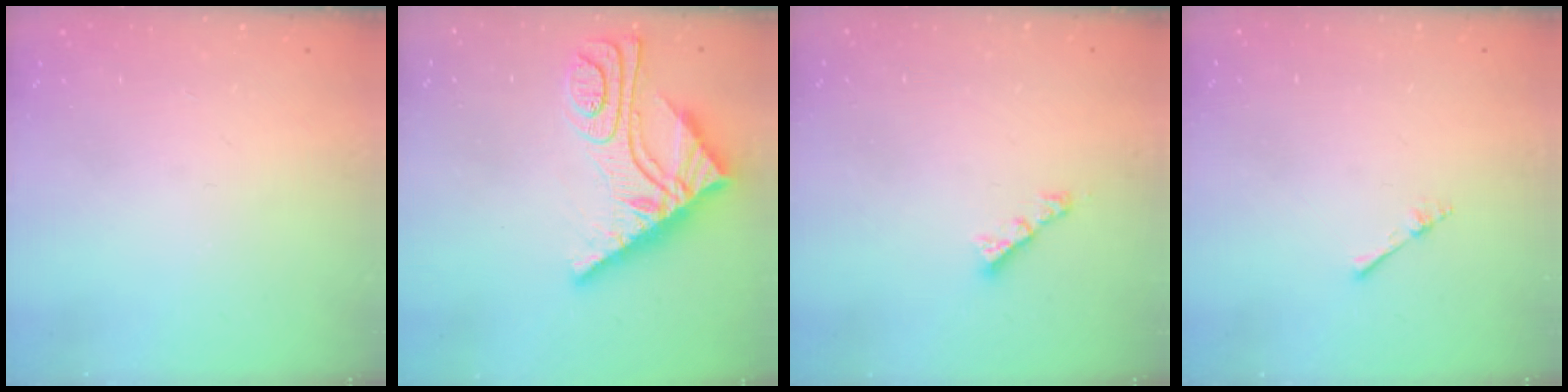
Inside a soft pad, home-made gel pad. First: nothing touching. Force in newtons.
{"total": 13.2, "press": 13.1, "slide": 1.5}
{"total": 2.4, "press": 2.4, "slide": 0.3}
{"total": 2.2, "press": 2.1, "slide": 0.3}